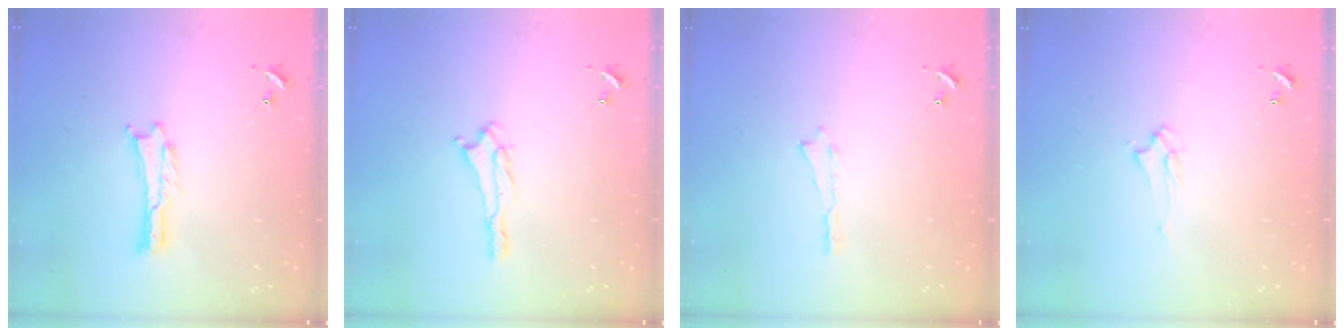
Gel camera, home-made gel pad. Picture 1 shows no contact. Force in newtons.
{"total": 0.8, "press": 0.8, "slide": 0.1}
{"total": 0.0}
{"total": 1.7, "press": 1.6, "slide": 0.3}